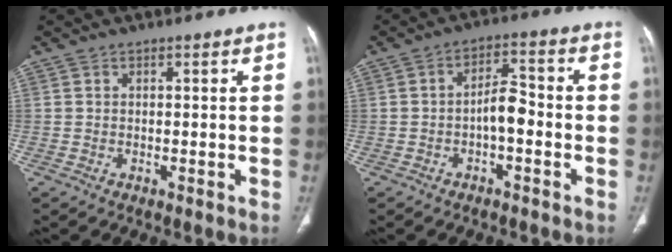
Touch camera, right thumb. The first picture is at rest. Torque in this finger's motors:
{"motor_torque": [0.65, 0.88, 0.97, -0.21, 0.01]}